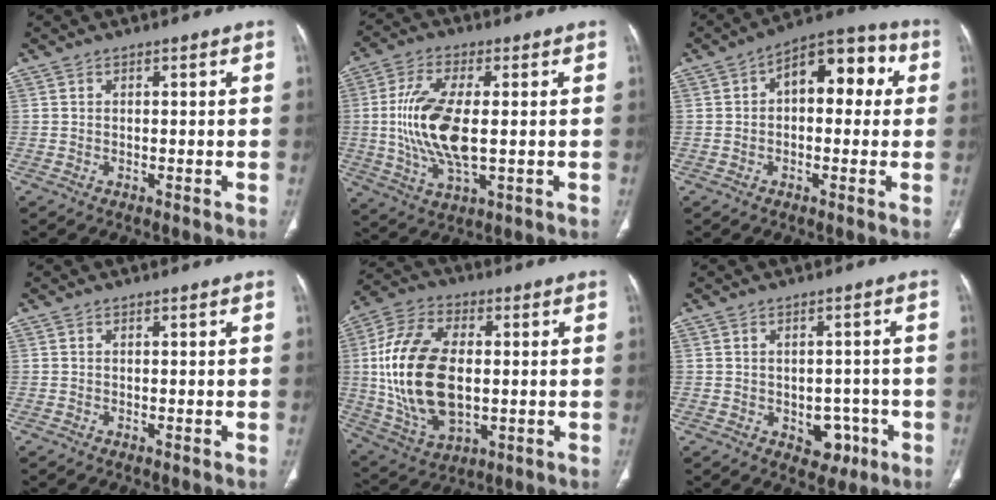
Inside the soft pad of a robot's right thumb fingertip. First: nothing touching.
{"total": 14.2, "force": [0.0, 5.9, 12.9], "torque": [-0.273, -0.007, 0.004]}
{"total": 12.2, "force": [2.1, 7.1, 9.7], "torque": [-0.094, 0.038, 0.019]}
{"total": 0.0}
{"total": 21.1, "force": [0.3, 12.3, 17.1], "torque": [-0.344, -0.001, 0.018]}
{"total": 5.6, "force": [-2.0, 4.2, 3.2], "torque": [-0.013, 0.015, -0.017]}